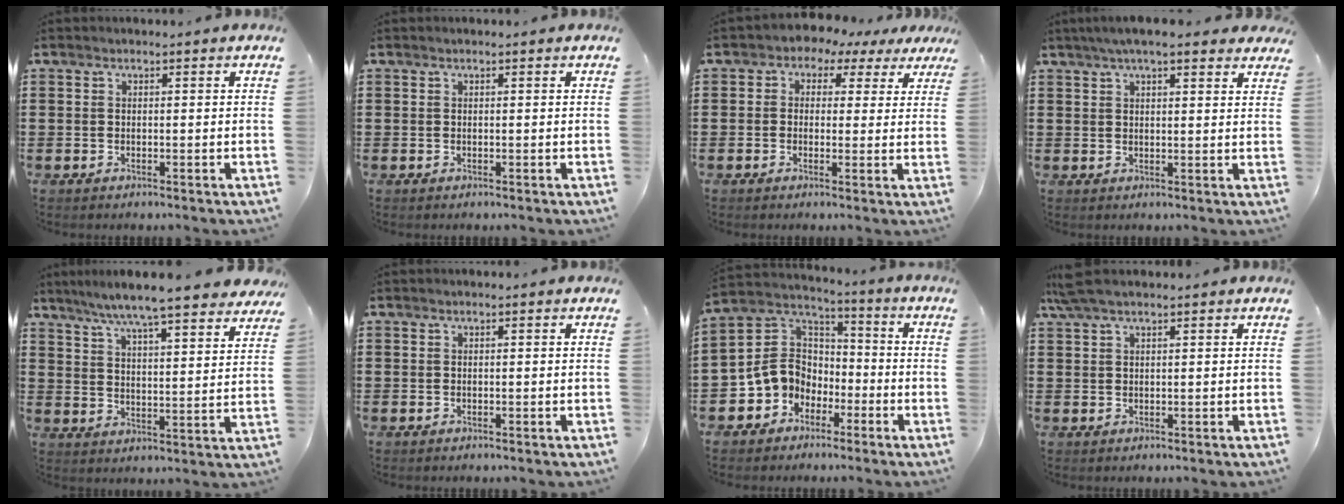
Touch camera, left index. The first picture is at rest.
{"total": 0.0}
{"total": 2.5, "force": [1.2, 2.1, 0.6], "torque": [-0.030, -0.006, 0.013]}
{"total": 4.9, "force": [3.8, 0.9, 2.8], "torque": [-0.063, 0.003, 0.069]}
{"total": 7.2, "force": [6.4, -0.5, 3.2], "torque": [-0.088, -0.036, 0.108]}
{"total": 0.0}
{"total": 8.5, "force": [-2.6, 7.8, 2.3], "torque": [-0.094, 0.009, -0.054]}
{"total": 3.4, "force": [2.5, 0.5, 2.2], "torque": [-0.049, 0.004, 0.047]}